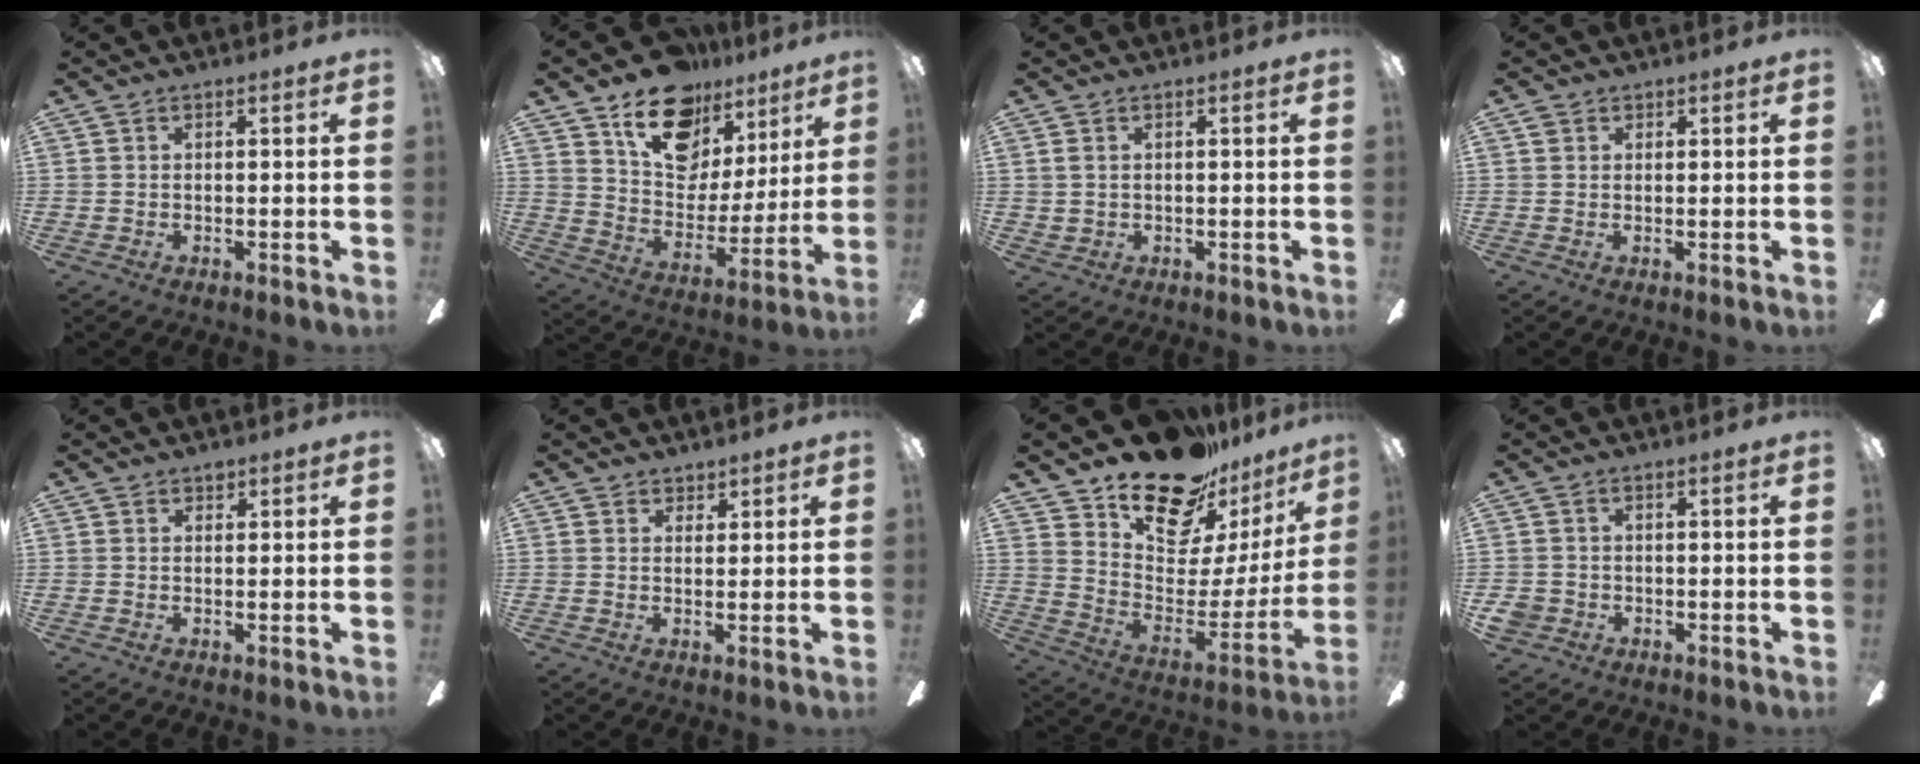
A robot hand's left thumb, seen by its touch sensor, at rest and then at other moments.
{"total": 18.1, "force": [12.7, 10.8, 7.2], "torque": [-0.122, -0.078, 0.232]}
{"total": 1.7, "force": [0.6, 1.3, 1.0], "torque": [-0.021, 0.005, 0.009]}
{"total": 1.4, "force": [0.9, 1.0, 0.2], "torque": [0.003, -0.002, 0.015]}
{"total": 1.5, "force": [1.2, 0.8, 0.3], "torque": [0.002, -0.002, 0.021]}
{"total": 2.6, "force": [2.2, 1.4, 0.0], "torque": [0.012, -0.010, 0.041]}
{"total": 22.1, "force": [17.5, 9.9, 9.1], "torque": [-0.148, -0.121, 0.308]}
{"total": 3.1, "force": [-1.0, 2.9, 0.8], "torque": [-0.020, 0.005, -0.019]}